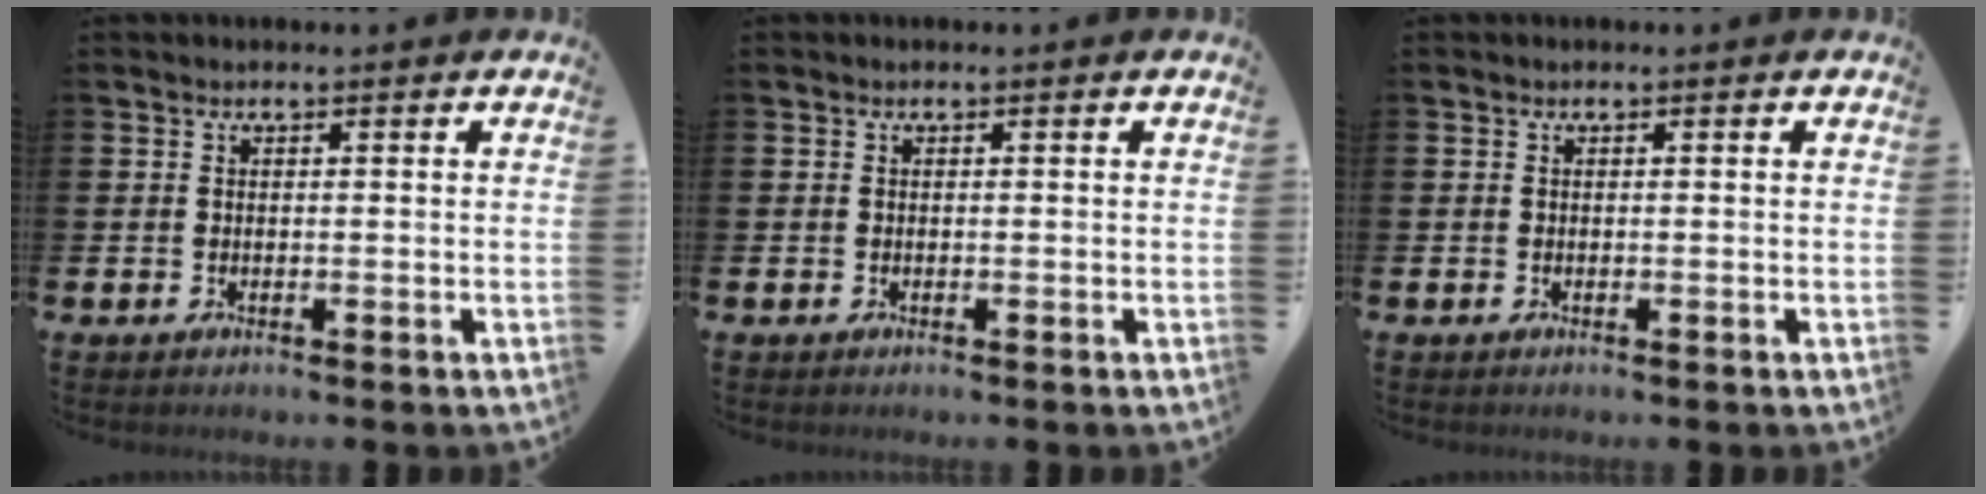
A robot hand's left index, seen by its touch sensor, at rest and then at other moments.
{"total": 0.0}
{"total": 0.0}